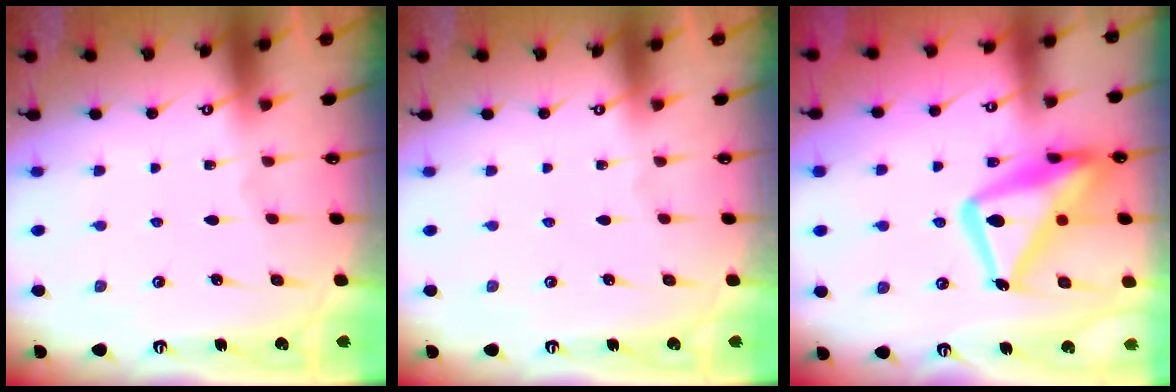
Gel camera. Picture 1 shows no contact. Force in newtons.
{"total": 0.0}
{"total": 20.5, "press": 20.5, "slide": 1.8}